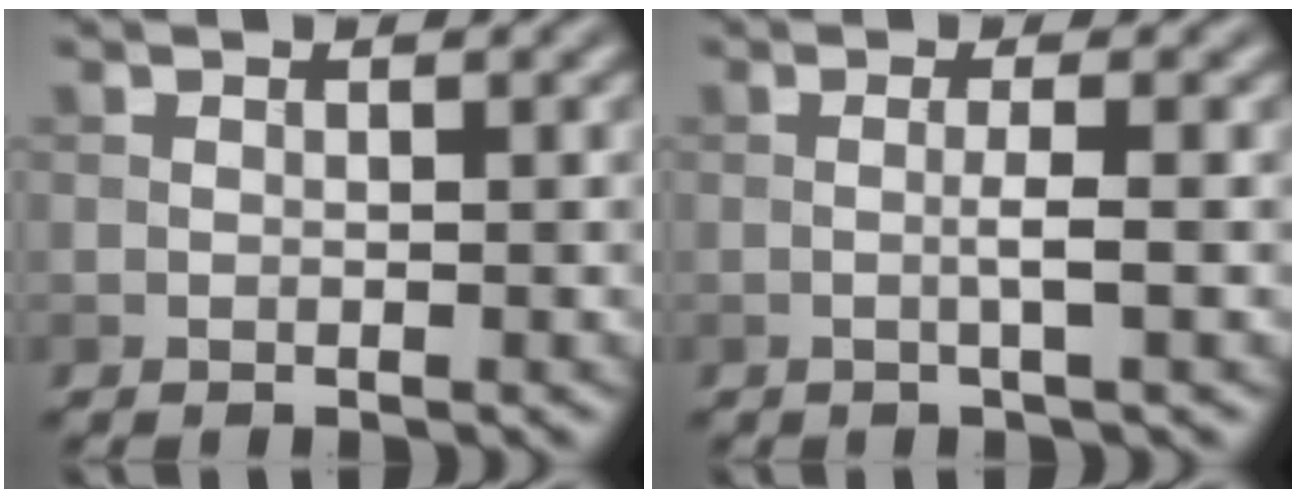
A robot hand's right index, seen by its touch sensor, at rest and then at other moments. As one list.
[{"total": 1.8, "force": [-0.1, 0.1, 1.8], "torque": [-0.033, 0.002, -0.008]}]